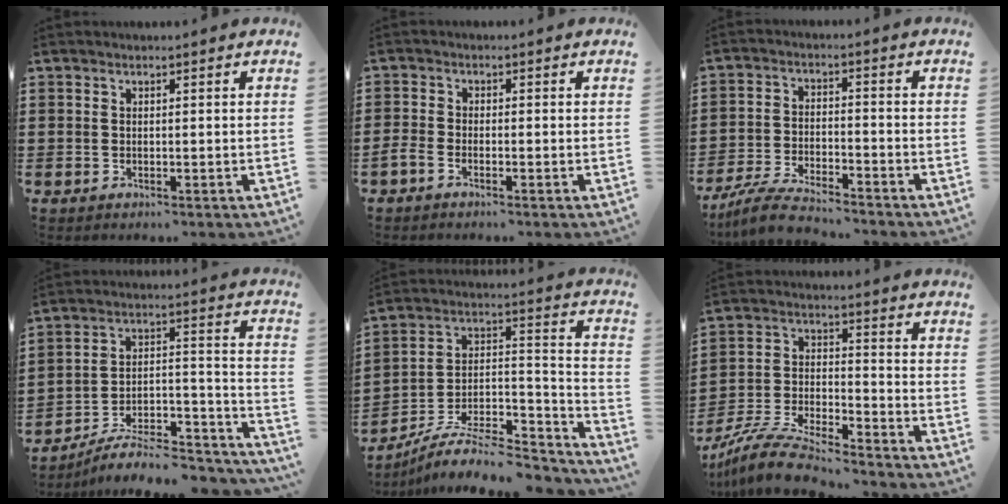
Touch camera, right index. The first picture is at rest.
{"total": 1.5, "force": [-1.2, 0.3, 0.9], "torque": [-0.023, -0.001, -0.026]}
{"total": 6.0, "force": [-5.6, 0.5, 2.0], "torque": [-0.051, -0.003, -0.109]}
{"total": 7.8, "force": [-6.8, 2.2, 3.1], "torque": [-0.034, 0.014, -0.128]}
{"total": 9.3, "force": [-7.4, 3.2, 4.6], "torque": [-0.077, 0.016, -0.143]}
{"total": 8.9, "force": [-8.4, 0.7, 3.0], "torque": [-0.074, 0.004, -0.168]}